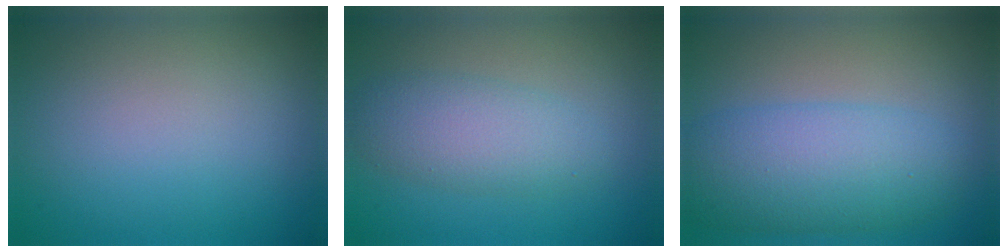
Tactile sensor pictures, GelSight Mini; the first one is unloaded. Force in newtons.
{"total": 4.1, "press": 4.1, "slide": 0.1}
{"total": 6.9, "press": 6.9, "slide": 0.2}